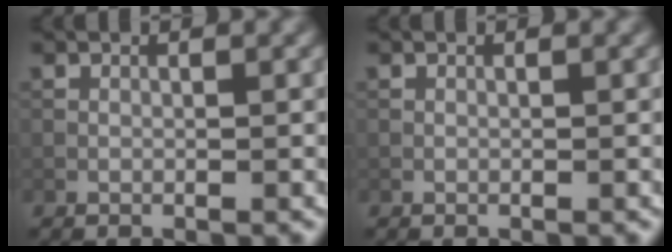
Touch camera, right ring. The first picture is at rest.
{"total": 0.0}